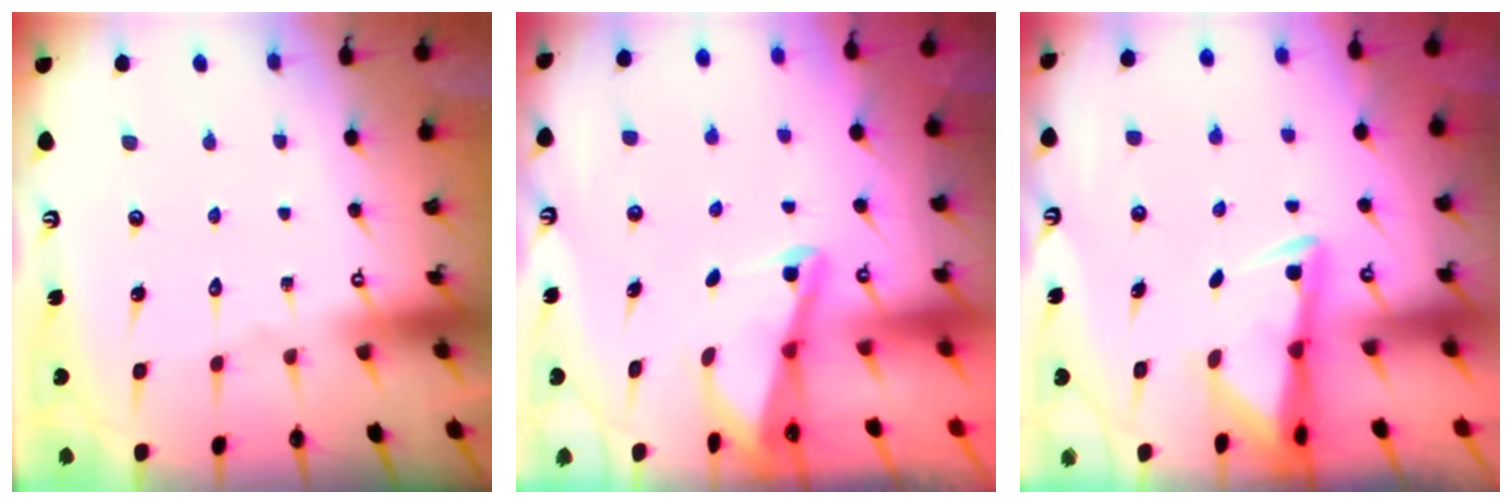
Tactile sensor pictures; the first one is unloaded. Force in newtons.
{"total": 2.3, "press": 2.2, "slide": 0.4}
{"total": 2.8, "press": 2.8, "slide": 0.4}